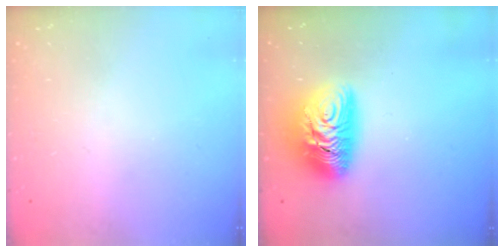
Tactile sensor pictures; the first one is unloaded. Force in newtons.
{"total": 11.7, "press": 11.6, "slide": 1.1}